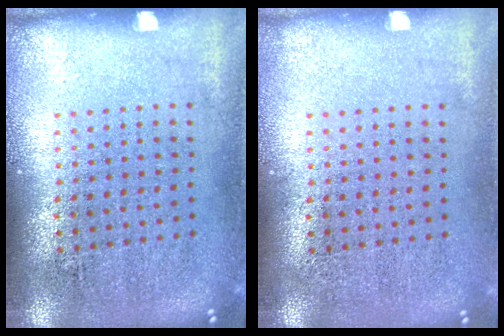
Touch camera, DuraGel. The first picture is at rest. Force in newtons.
{"total": 0.0}